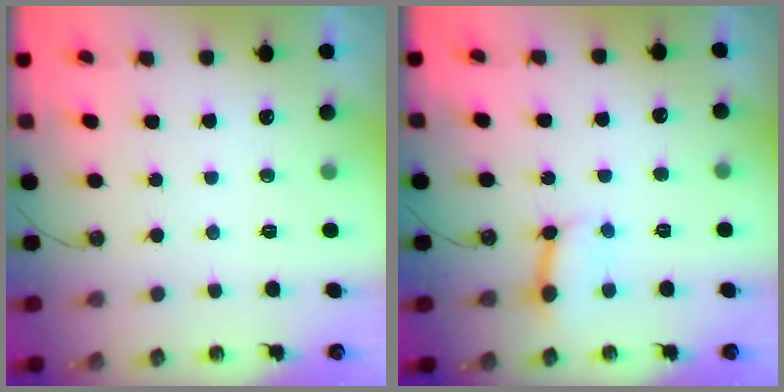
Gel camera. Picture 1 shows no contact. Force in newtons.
{"total": 6.8, "press": 6.8, "slide": 0.5}